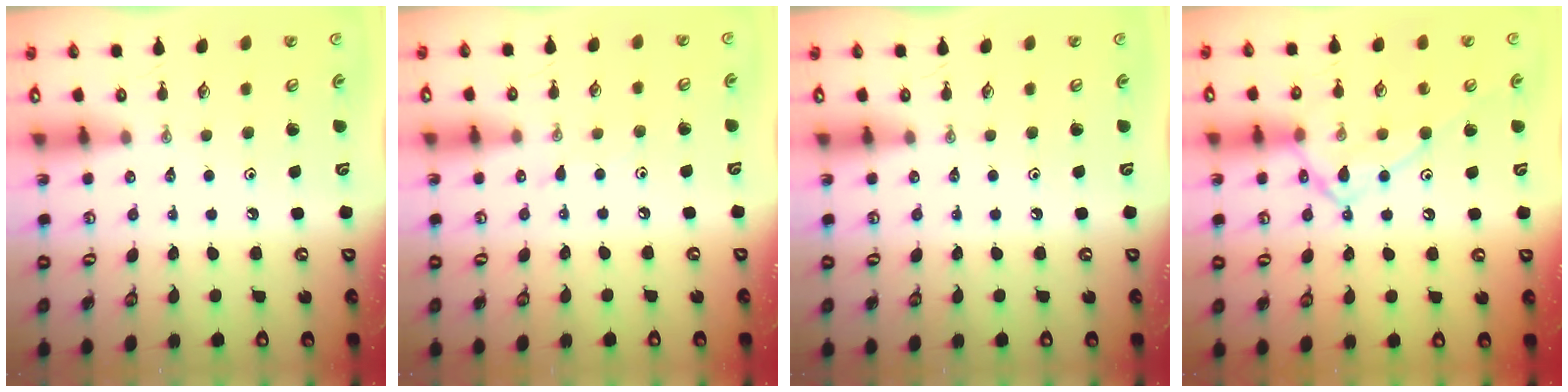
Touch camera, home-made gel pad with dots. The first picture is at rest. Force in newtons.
{"total": 5.4, "press": 5.4, "slide": 0.5}
{"total": 0.0}
{"total": 13.7, "press": 13.6, "slide": 0.9}